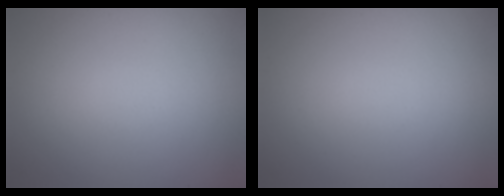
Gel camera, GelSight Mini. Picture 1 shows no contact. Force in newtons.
{"total": 0.0}